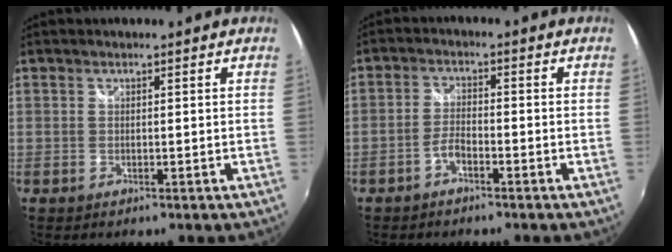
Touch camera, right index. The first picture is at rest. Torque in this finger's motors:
{"motor_torque": [-0.04, -0.03, 0.01, 0.01]}